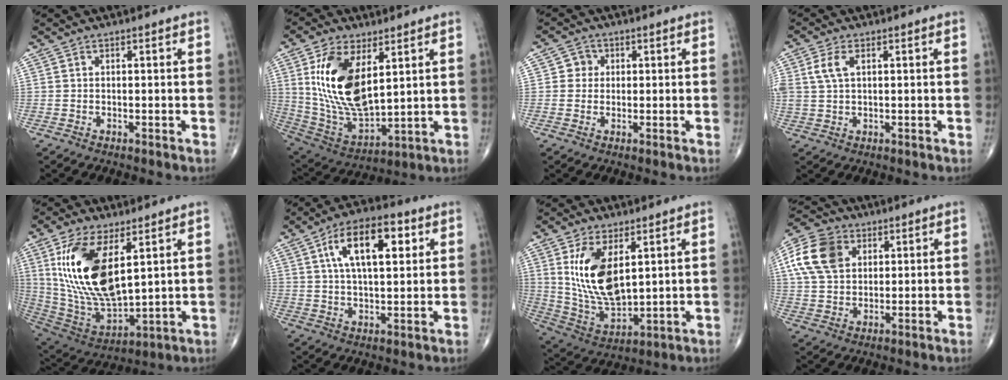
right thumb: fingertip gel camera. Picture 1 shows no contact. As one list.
[{"total": 17.8, "force": [5.4, 8.9, 14.5], "torque": [-0.266, -0.025, 0.118]}, {"total": 2.8, "force": [0.4, 2.7, 0.5], "torque": [0.013, 0.005, -0.001]}, {"total": 4.4, "force": [1.5, 2.4, 3.4], "torque": [-0.084, 0.006, 0.030]}, {"total": 20.3, "force": [6.4, 9.3, 16.9], "torque": [-0.325, -0.029, 0.134]}, {"total": 13.8, "force": [4.7, 6.2, 11.4], "torque": [-0.171, 0.000, 0.075]}, {"total": 14.4, "force": [4.3, 7.1, 11.8], "torque": [-0.213, -0.024, 0.102]}, {"total": 12.3, "force": [3.9, 9.0, 7.5], "torque": [-0.133, 0.004, 0.066]}]